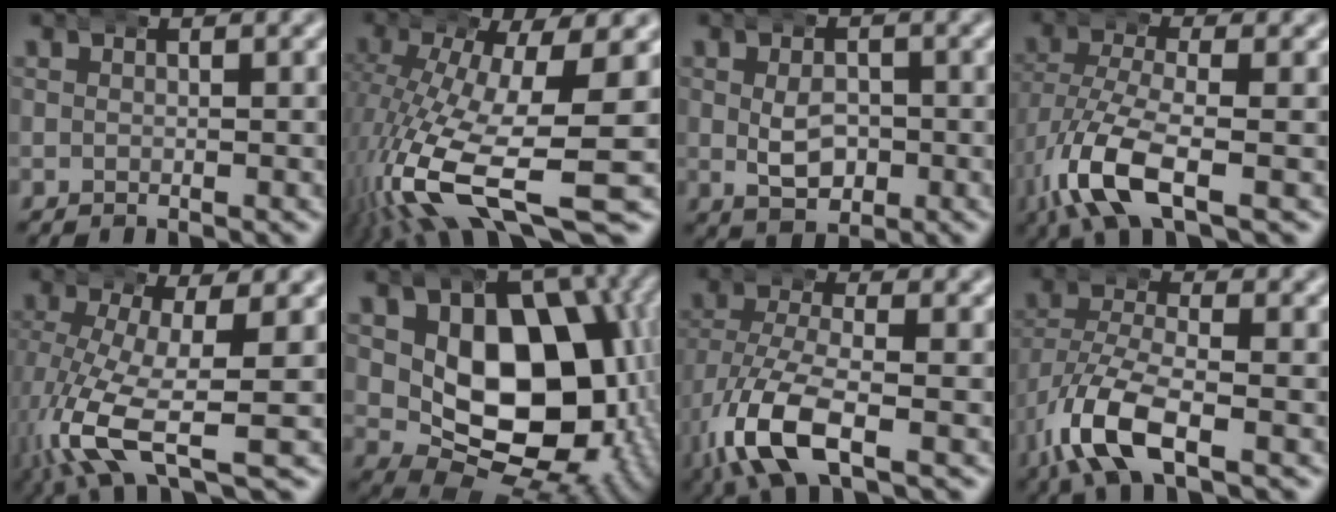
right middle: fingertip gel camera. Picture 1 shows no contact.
{"total": 10.5, "force": [-4.3, 3.5, 8.9], "torque": [-0.174, -0.044, -0.046]}
{"total": 3.7, "force": [-0.5, 2.4, 2.8], "torque": [-0.041, -0.015, -0.005]}
{"total": 6.5, "force": [-2.1, 2.9, 5.4], "torque": [-0.129, -0.026, -0.028]}
{"total": 6.7, "force": [-2.2, 2.0, 6.0], "torque": [-0.126, -0.032, -0.022]}
{"total": 18.1, "force": [0.4, 13.0, 12.5], "torque": [-0.202, -0.047, 0.014]}
{"total": 6.6, "force": [-2.2, 3.0, 5.4], "torque": [-0.130, -0.027, -0.029]}
{"total": 5.9, "force": [-2.2, 2.7, 4.7], "torque": [-0.117, -0.024, -0.032]}